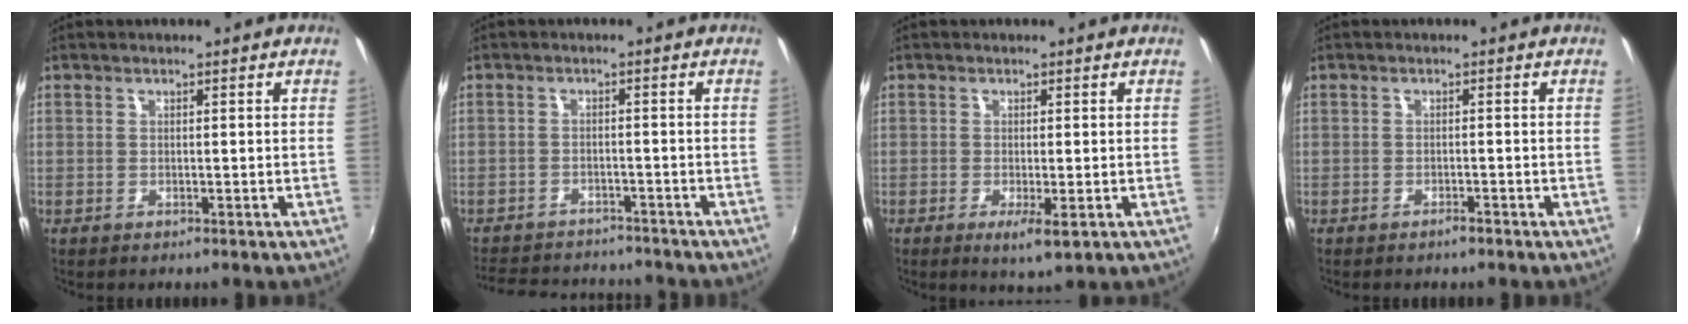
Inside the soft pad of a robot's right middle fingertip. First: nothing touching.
{"total": 12.3, "force": [-11.0, 3.7, 3.9], "torque": [-0.098, 0.011, -0.161]}
{"total": 3.4, "force": [-1.2, 0.5, 3.1], "torque": [-0.061, -0.012, -0.017]}
{"total": 1.1, "force": [-1.0, 0.1, 0.5], "torque": [-0.010, 0.001, -0.018]}